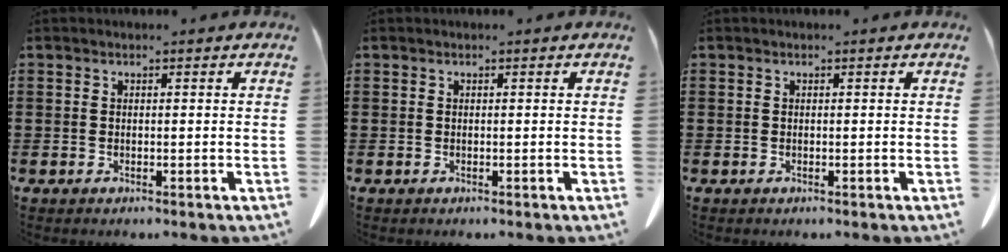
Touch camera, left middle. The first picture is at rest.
{"total": 0.0}
{"total": 0.0}